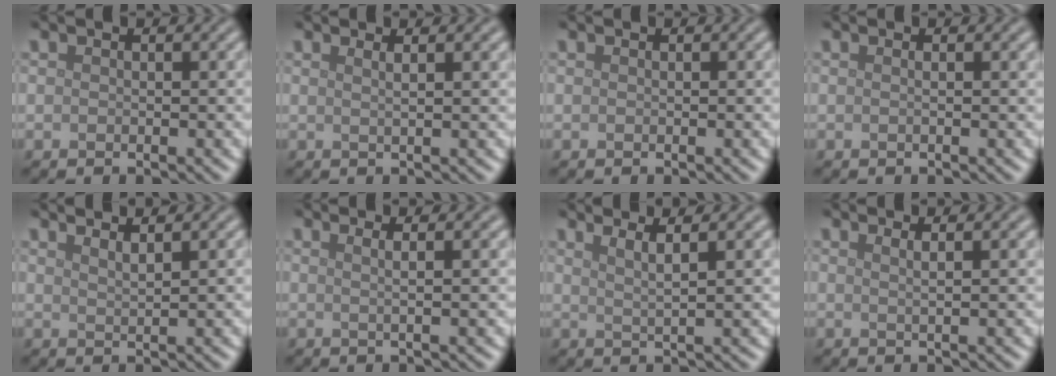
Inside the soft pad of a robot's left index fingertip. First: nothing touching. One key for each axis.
{"total": 2.5, "fx": 1.3, "fy": 1.0, "fz": 1.9, "tx": -0.011, "ty": 0.007, "tz": -0.009}
{"total": 0.0}
{"total": 1.0, "fx": 0.2, "fy": 0.3, "fz": 1.0, "tx": -0.011, "ty": 0.002, "tz": -0.002}
{"total": 2.5, "fx": 2.0, "fy": 0.7, "fz": 1.3, "tx": 0.001, "ty": 0.010, "tz": 0.010}
{"total": 3.5, "fx": 1.5, "fy": 1.4, "fz": 2.9, "tx": -0.025, "ty": 0.016, "tz": -0.014}
{"total": 3.4, "fx": 2.1, "fy": 0.8, "fz": 2.6, "tx": -0.033, "ty": 0.014, "tz": 0.017}
{"total": 2.7, "fx": 1.4, "fy": 1.0, "fz": 2.1, "tx": -0.013, "ty": 0.009, "tz": -0.007}